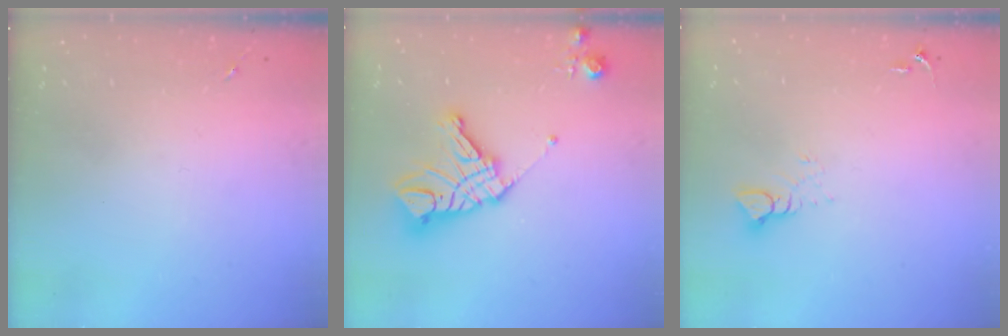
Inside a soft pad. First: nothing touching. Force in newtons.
{"total": 17.1, "press": 17.0, "slide": 2.2}
{"total": 4.7, "press": 4.7, "slide": 0.4}